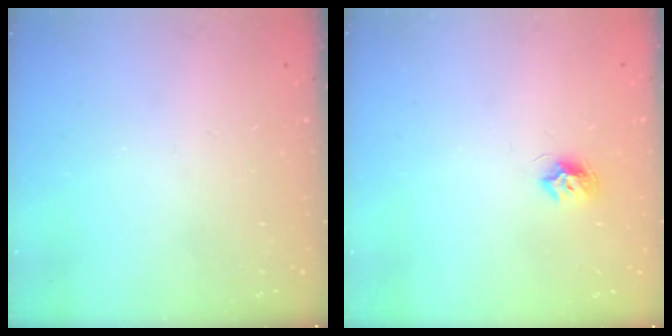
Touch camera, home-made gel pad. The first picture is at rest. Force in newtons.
{"total": 7.1, "press": 7.1, "slide": 0.5}